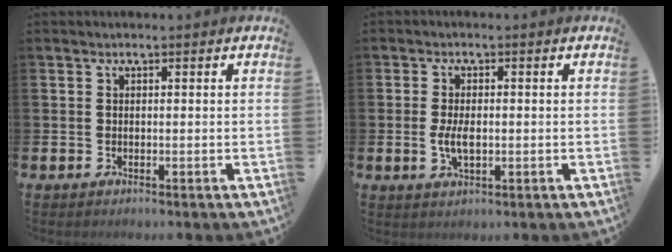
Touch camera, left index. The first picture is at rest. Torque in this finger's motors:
{"motor_torque": [0.72, -0.04, 0.10, 0.09]}